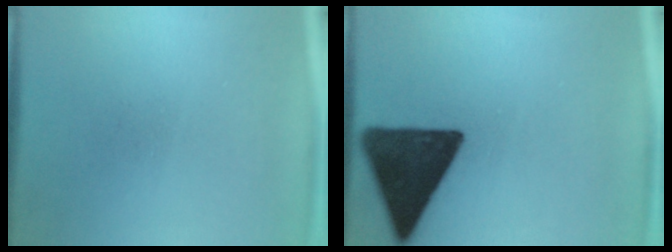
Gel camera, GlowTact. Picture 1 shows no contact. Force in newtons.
{"total": 15.8}